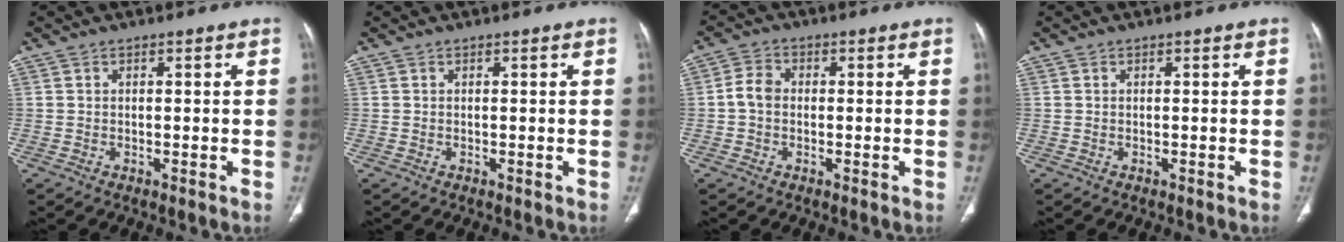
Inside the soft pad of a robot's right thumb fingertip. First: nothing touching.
{"total": 0.0}
{"total": 3.8, "force": [-0.4, 3.0, 2.4], "torque": [-0.042, 0.012, -0.013]}
{"total": 0.0}